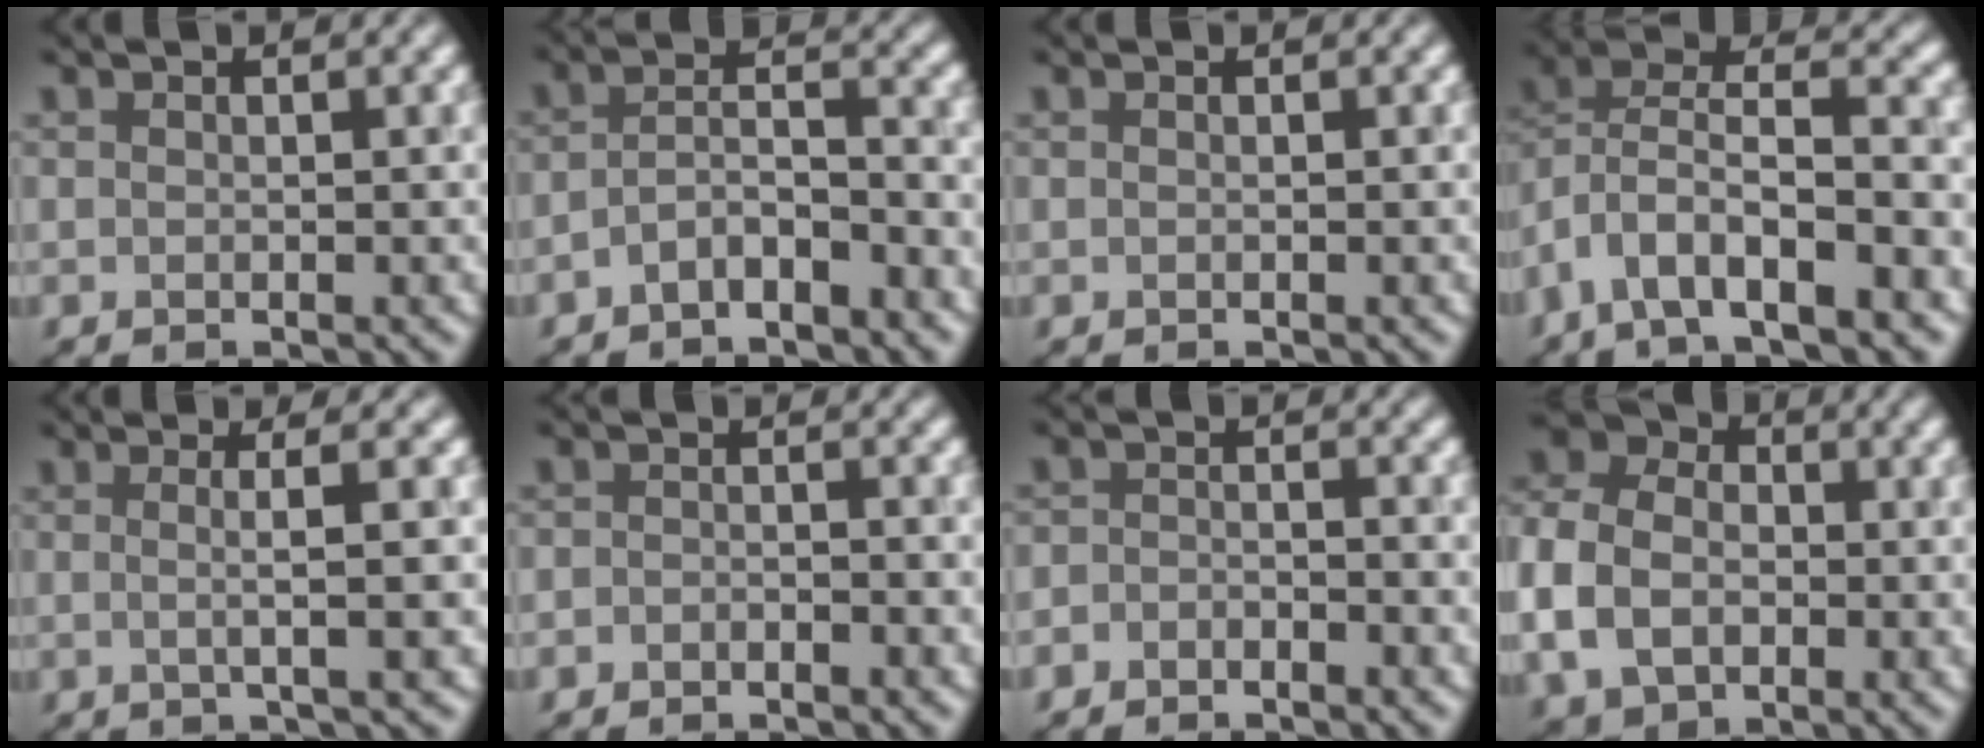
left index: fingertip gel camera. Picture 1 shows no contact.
{"total": 3.1, "force": [-2.3, 1.1, 1.8], "torque": [-0.037, 0.009, -0.042]}
{"total": 0.0}
{"total": 8.3, "force": [-4.2, 3.3, 6.3], "torque": [-0.116, 0.012, -0.074]}
{"total": 3.2, "force": [0.1, 0.9, 3.1], "torque": [-0.033, 0.002, -0.019]}
{"total": 1.4, "force": [-1.3, 0.3, 0.0], "torque": [0.000, 0.001, -0.021]}
{"total": 1.9, "force": [-1.8, 0.6, 0.0], "torque": [-0.001, 0.002, -0.032]}
{"total": 8.7, "force": [-1.9, 6.7, 5.2], "torque": [-0.136, -0.006, -0.036]}